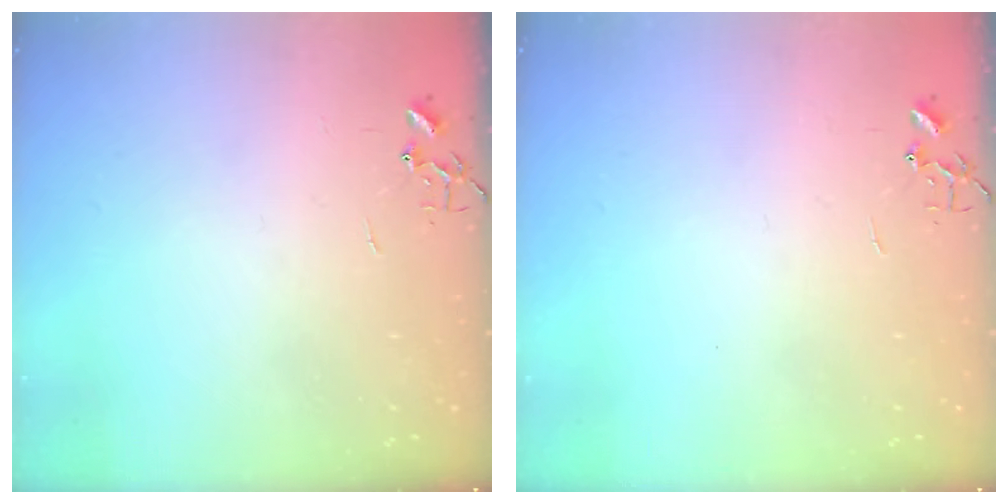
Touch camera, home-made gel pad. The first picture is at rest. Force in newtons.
{"total": 0.0}